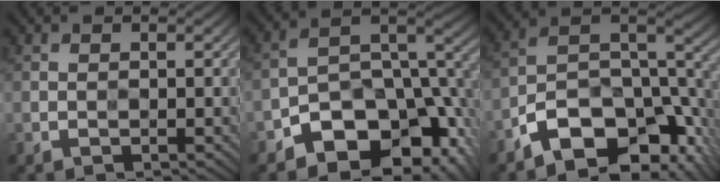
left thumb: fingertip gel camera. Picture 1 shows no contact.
{"total": 12.7, "force": [-7.2, 7.4, 7.4], "torque": [-0.109, -0.011, -0.127]}
{"total": 13.4, "force": [-8.1, 6.3, 8.6], "torque": [-0.136, -0.002, -0.149]}